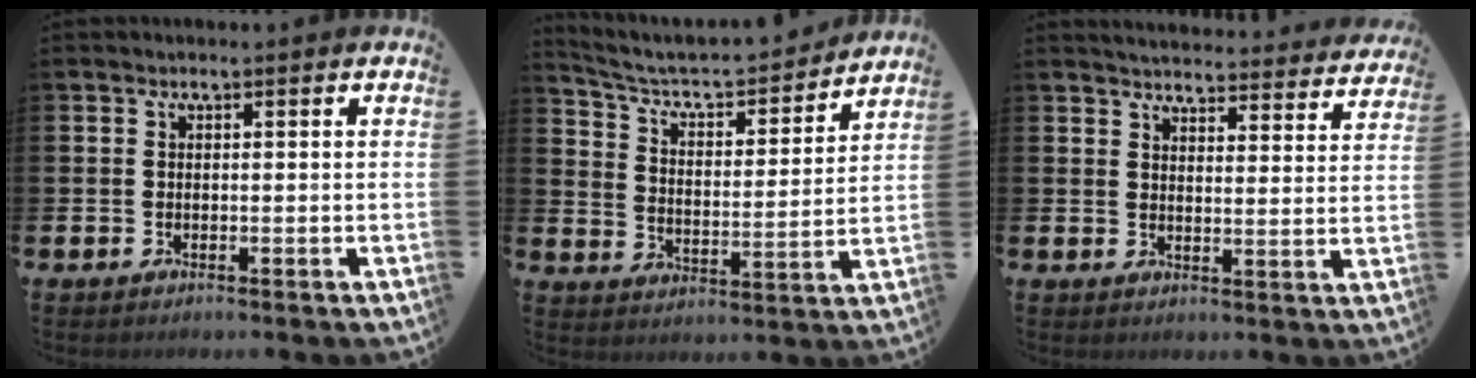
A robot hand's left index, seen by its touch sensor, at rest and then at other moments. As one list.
[{"total": 6.2, "force": [5.6, 1.8, 1.9], "torque": [-0.070, -0.046, 0.089]}, {"total": 4.4, "force": [4.4, 0.5, 0.4], "torque": [-0.009, -0.041, 0.074]}]